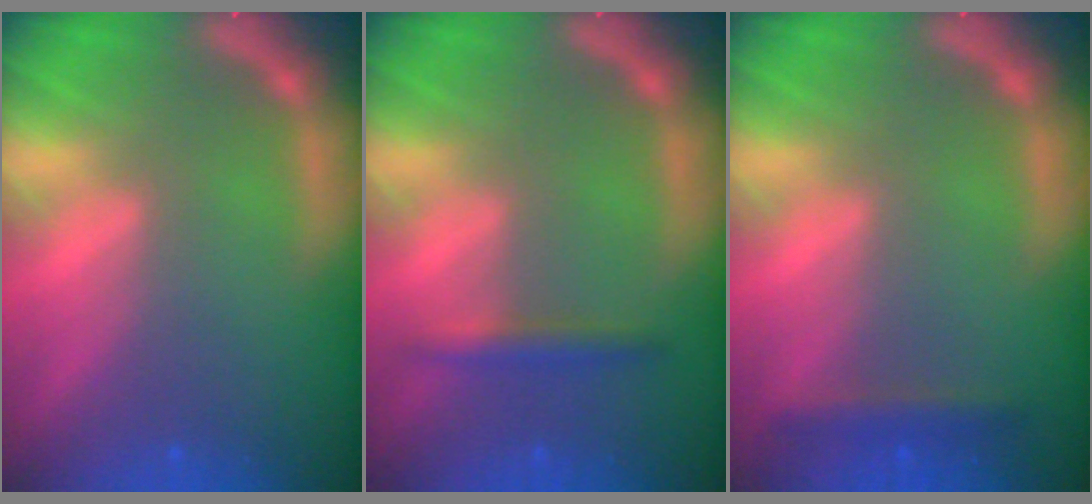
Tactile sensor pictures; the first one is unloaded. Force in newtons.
{"total": 1.9}
{"total": 1.9}